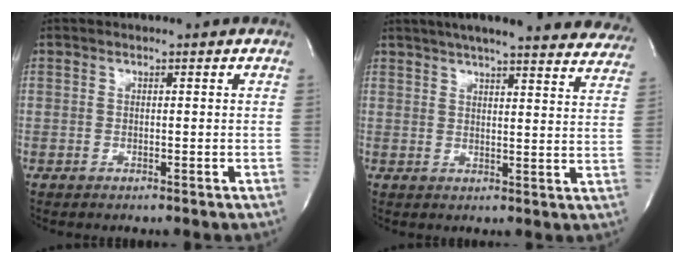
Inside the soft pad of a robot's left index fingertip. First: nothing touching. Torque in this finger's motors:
{"motor_torque": [0.28, -0.22, 0.64, 0.13]}